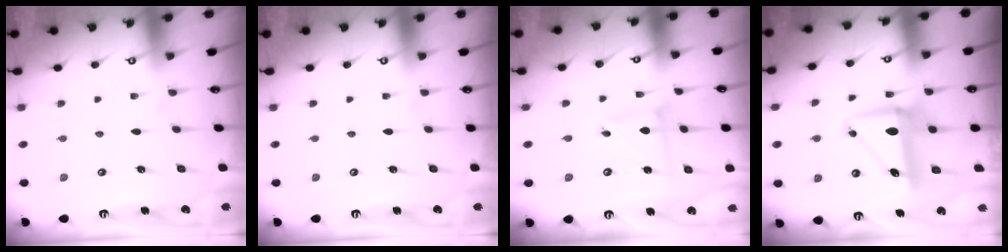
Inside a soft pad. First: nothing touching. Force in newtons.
{"total": 0.0}
{"total": 4.1, "press": 4.1, "slide": 0.4}
{"total": 8.2, "press": 8.0, "slide": 1.7}